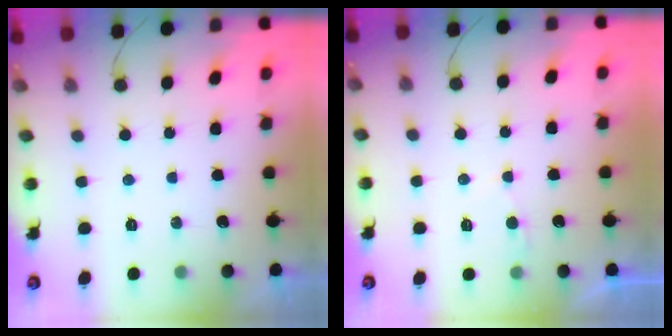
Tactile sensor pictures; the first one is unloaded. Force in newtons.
{"total": 1.8, "press": 1.8, "slide": 0.3}